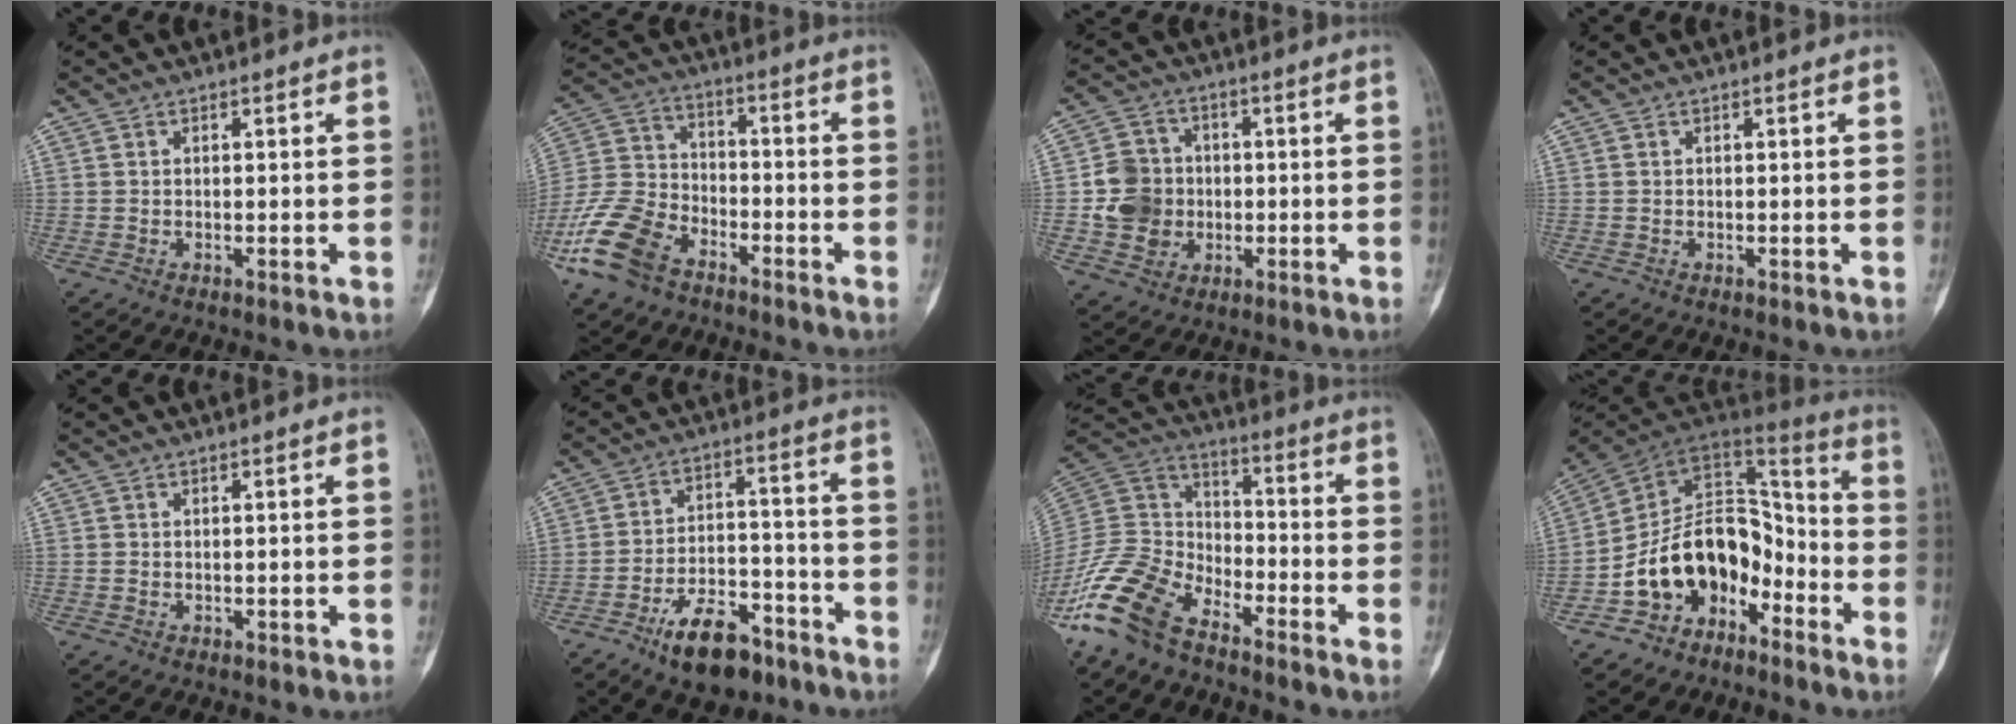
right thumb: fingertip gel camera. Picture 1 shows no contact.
{"total": 14.8, "force": [-8.7, 8.8, 8.1], "torque": [-0.169, 0.036, -0.179]}
{"total": 9.4, "force": [-0.9, 8.6, 3.6], "torque": [-0.032, 0.015, -0.016]}
{"total": 0.0}
{"total": 0.0}
{"total": 12.5, "force": [-8.2, 6.0, 7.3], "torque": [-0.099, 0.064, -0.135]}
{"total": 16.0, "force": [-11.1, 8.3, 7.9], "torque": [-0.152, 0.069, -0.225]}
{"total": 17.2, "force": [-7.8, 12.3, 9.2], "torque": [-0.107, 0.110, -0.140]}